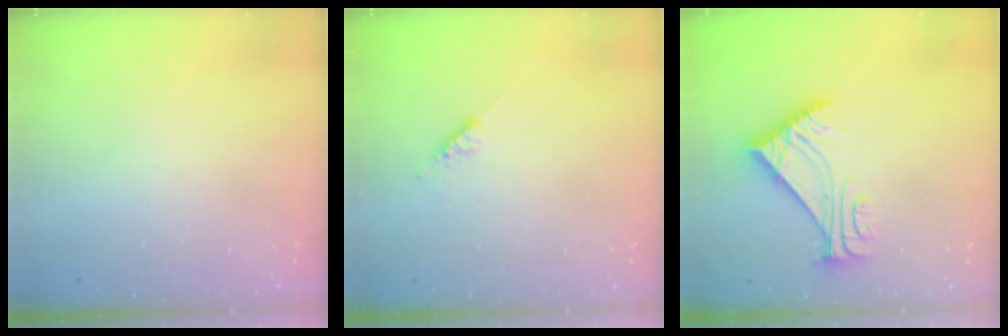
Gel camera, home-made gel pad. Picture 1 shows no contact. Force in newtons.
{"total": 4.7, "press": 4.6, "slide": 0.5}
{"total": 9.8, "press": 9.7, "slide": 0.9}